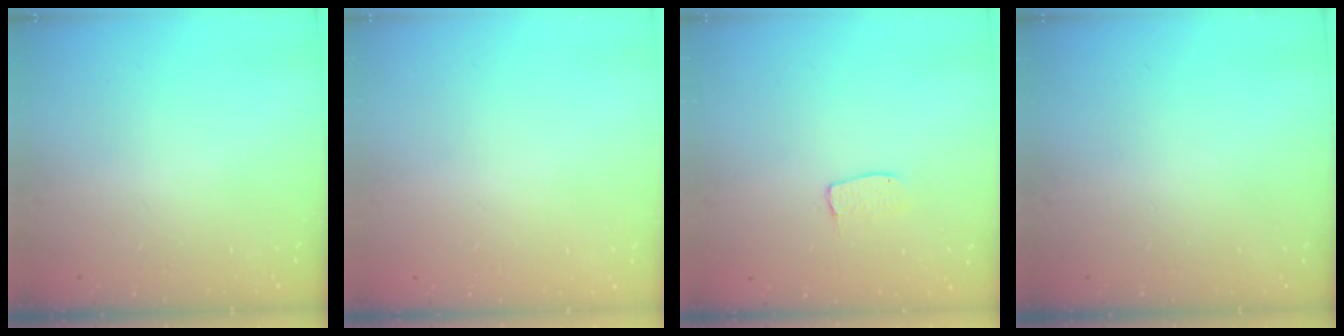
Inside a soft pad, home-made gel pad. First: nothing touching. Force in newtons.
{"total": 0.0}
{"total": 4.8, "press": 4.8, "slide": 0.3}
{"total": 0.0}